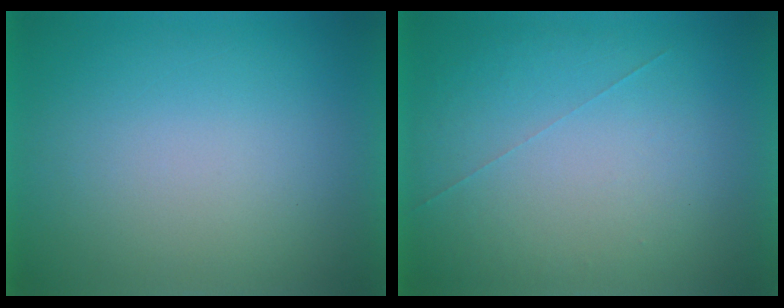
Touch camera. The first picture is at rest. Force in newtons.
{"total": 1.0}